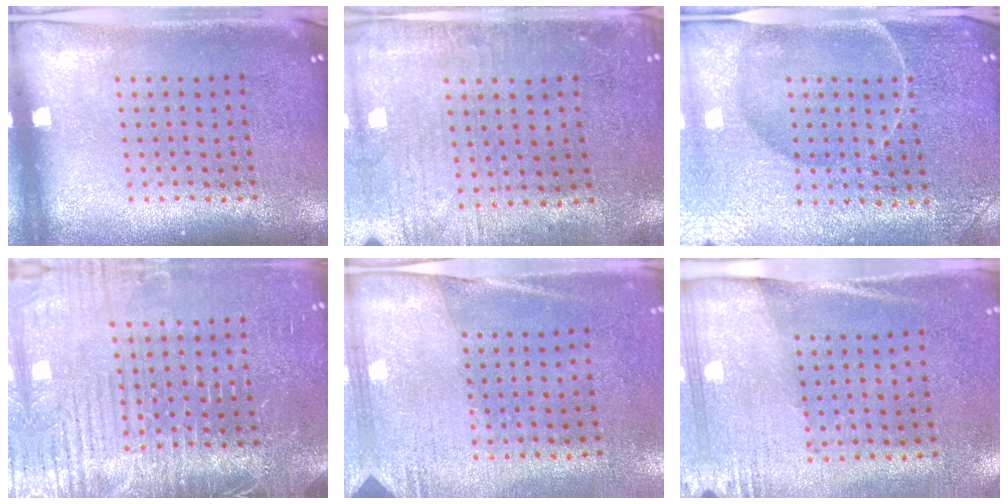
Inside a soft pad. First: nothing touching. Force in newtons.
{"total": 0.5, "press": 0.3, "slide": 0.5}
{"total": 4.5, "press": 4.3, "slide": 1.4}
{"total": 4.1, "press": 3.8, "slide": 1.4}
{"total": 2.6, "press": 2.3, "slide": 1.4}
{"total": 2.7, "press": 2.4, "slide": 1.3}